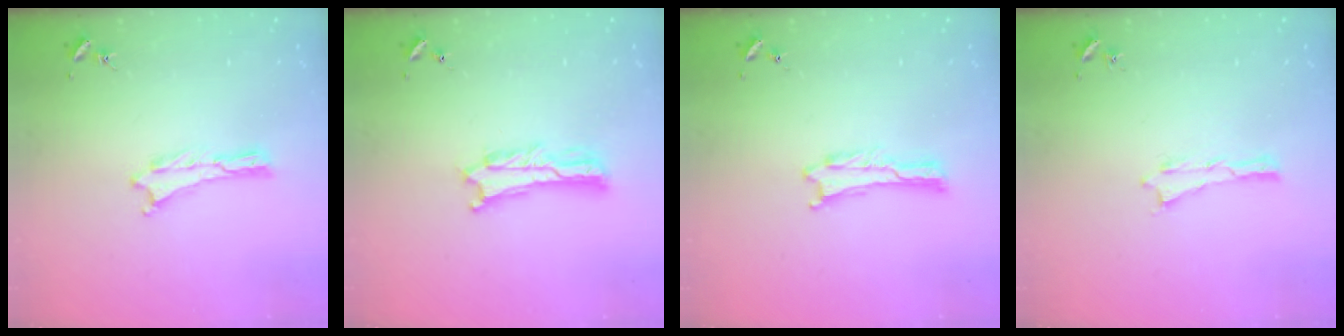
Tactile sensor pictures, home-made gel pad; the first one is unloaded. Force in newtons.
{"total": 2.0, "press": 2.0, "slide": 0.3}
{"total": 0.0}
{"total": 0.0}